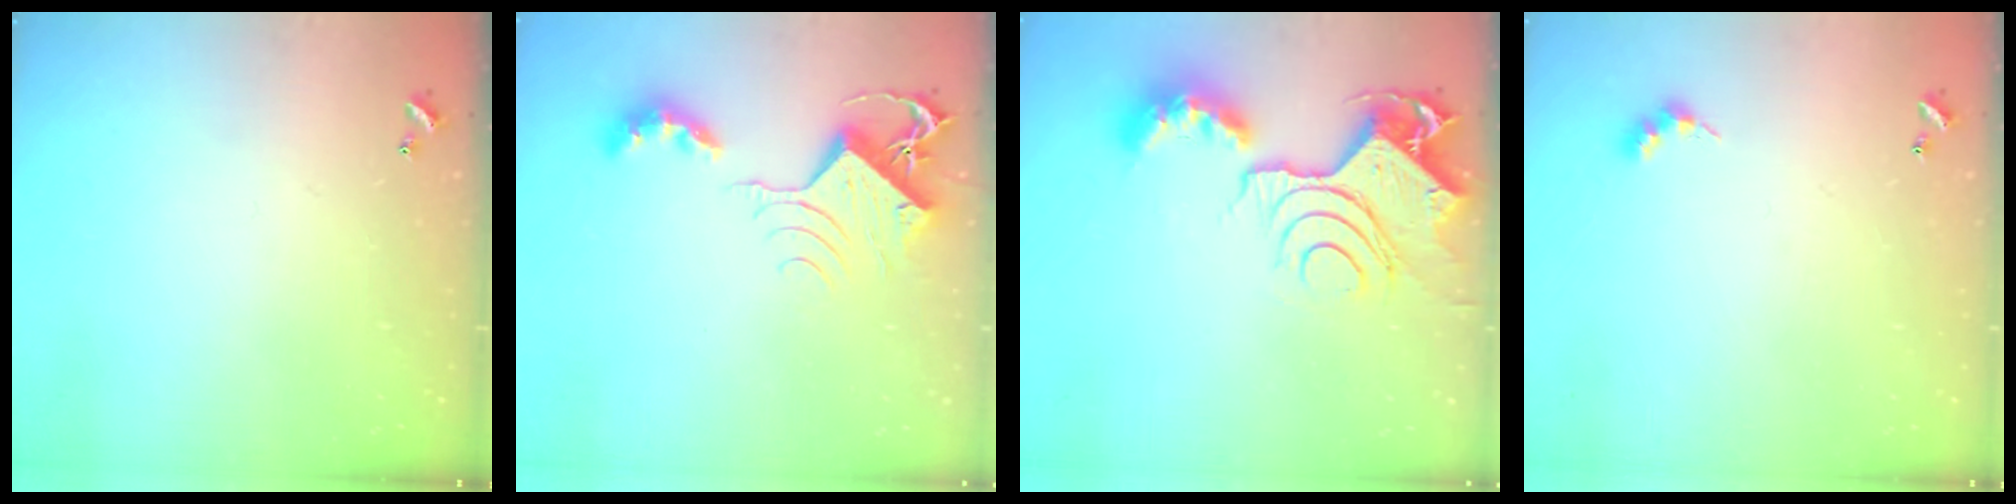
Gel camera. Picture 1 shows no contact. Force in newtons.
{"total": 9.4, "press": 9.4, "slide": 1.1}
{"total": 15.5, "press": 15.4, "slide": 1.8}
{"total": 3.9, "press": 3.8, "slide": 0.6}